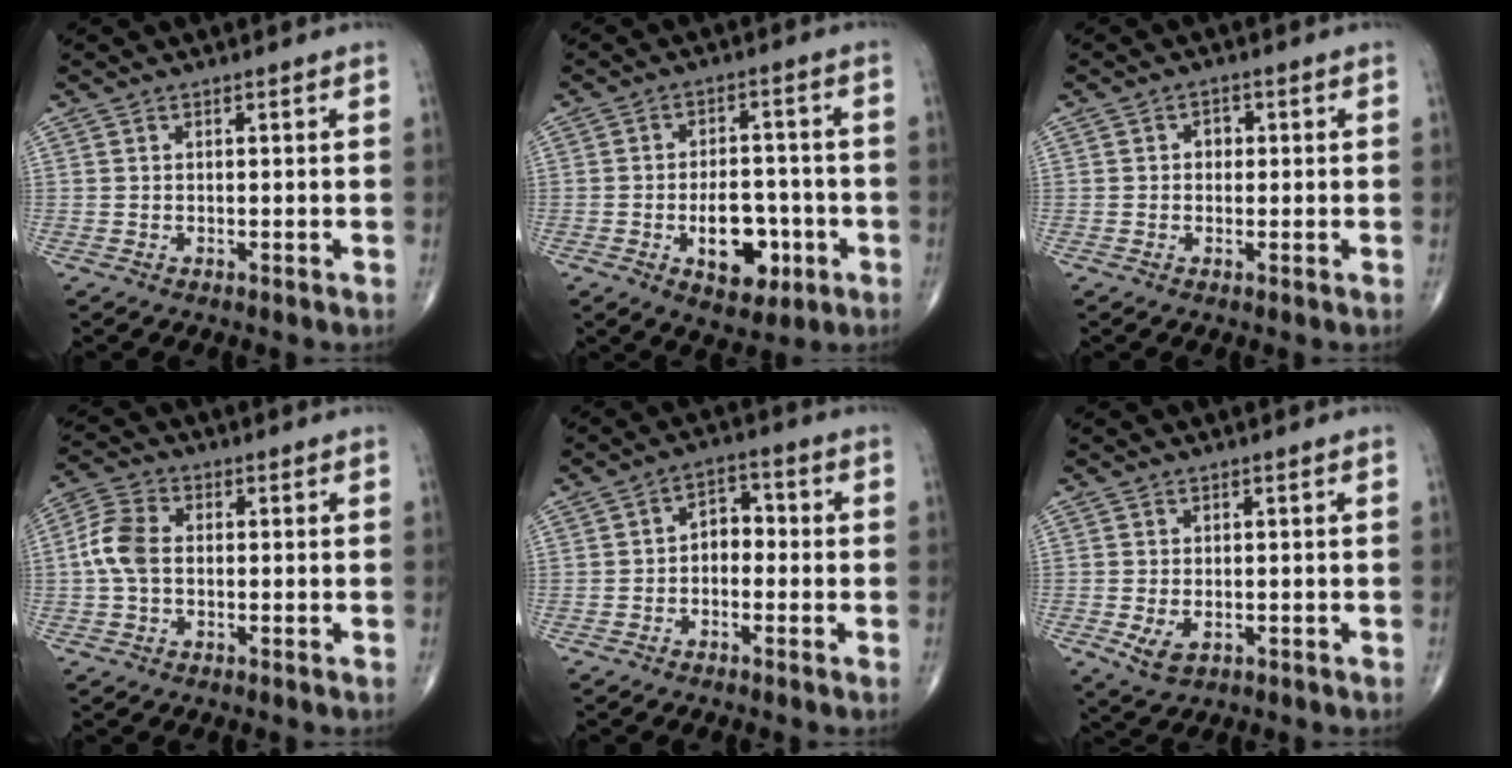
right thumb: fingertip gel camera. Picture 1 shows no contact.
{"total": 10.5, "force": [-3.4, 6.1, 7.9], "torque": [-0.086, 0.020, -0.042]}
{"total": 2.1, "force": [0.1, 1.7, 1.2], "torque": [-0.004, 0.006, -0.003]}
{"total": 6.6, "force": [-0.2, 4.4, 5.0], "torque": [-0.110, 0.019, -0.012]}
{"total": 4.9, "force": [-0.7, 3.4, 3.4], "torque": [-0.032, 0.023, -0.025]}
{"total": 3.7, "force": [-1.0, 2.2, 2.8], "torque": [-0.051, -0.005, -0.010]}